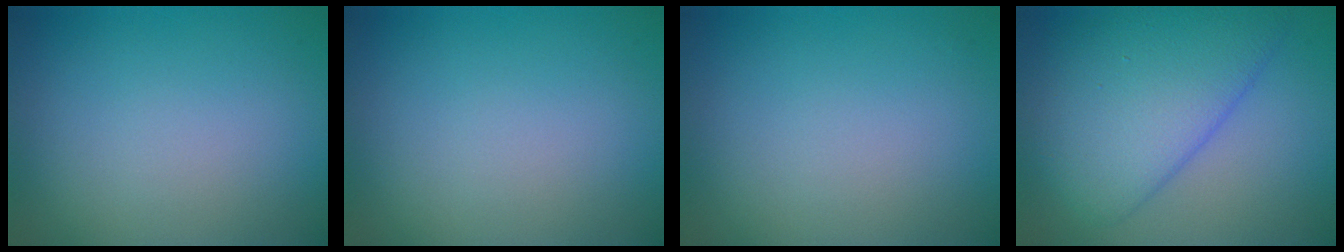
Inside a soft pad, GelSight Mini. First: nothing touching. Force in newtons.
{"total": 0.0}
{"total": 0.0}
{"total": 6.7, "press": 6.7, "slide": 0.3}